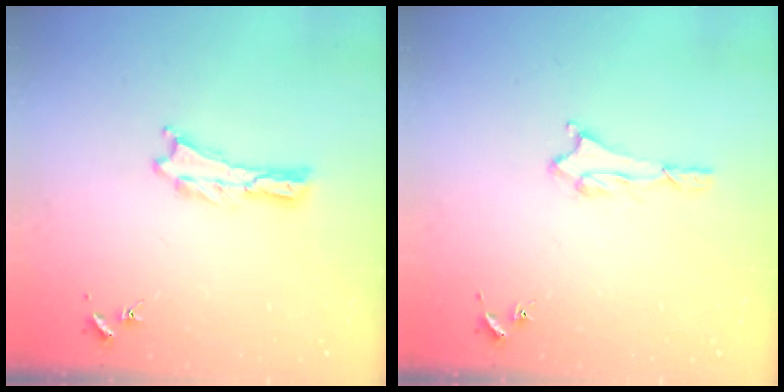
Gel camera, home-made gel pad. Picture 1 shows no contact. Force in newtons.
{"total": 1.6, "press": 1.6, "slide": 0.2}